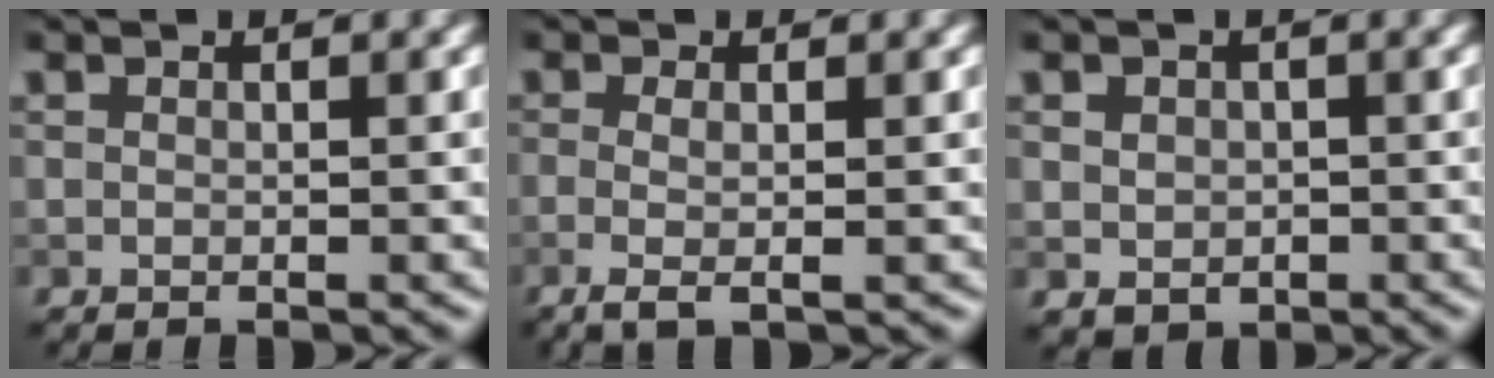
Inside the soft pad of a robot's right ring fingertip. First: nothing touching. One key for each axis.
{"total": 2.7, "fx": -0.4, "fy": 0.9, "fz": 2.5, "tx": -0.039, "ty": -0.005, "tz": -0.010}
{"total": 2.0, "fx": 0.0, "fy": 1.8, "fz": 0.9, "tx": -0.015, "ty": -0.004, "tz": 0.002}